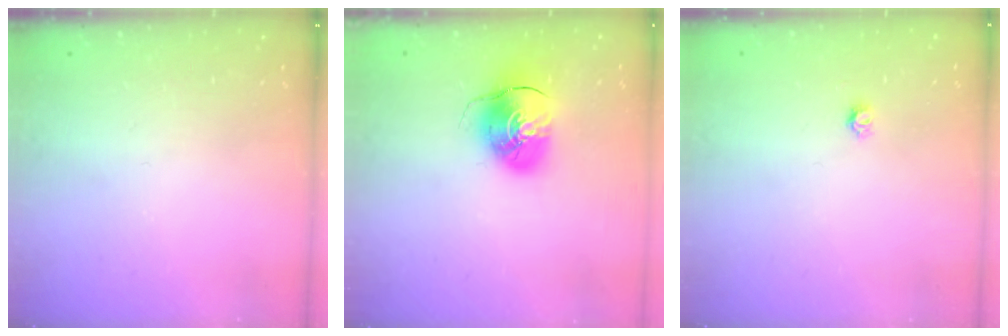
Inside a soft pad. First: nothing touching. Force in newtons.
{"total": 9.7, "press": 9.6, "slide": 1.4}
{"total": 3.2, "press": 3.2, "slide": 0.3}